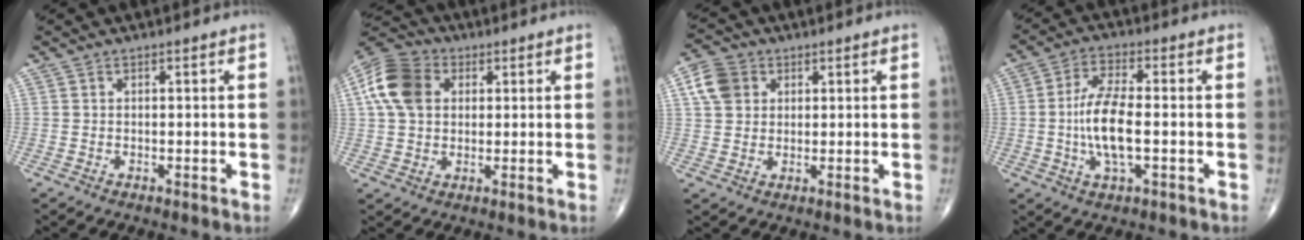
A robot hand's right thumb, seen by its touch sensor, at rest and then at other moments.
{"total": 11.7, "force": [2.8, 8.6, 7.5], "torque": [-0.137, 0.014, 0.042]}
{"total": 6.5, "force": [2.1, 5.3, 3.2], "torque": [-0.049, 0.004, 0.035]}
{"total": 10.0, "force": [-1.2, 3.4, 9.3], "torque": [-0.190, 0.009, -0.025]}